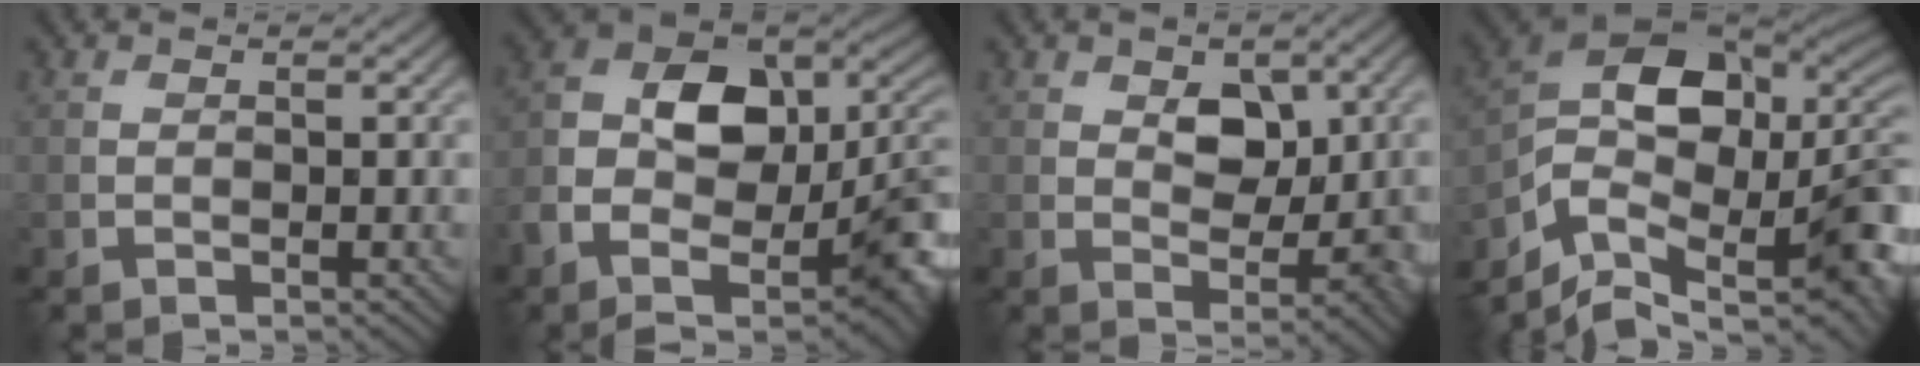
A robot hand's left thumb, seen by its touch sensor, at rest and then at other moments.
{"total": 15.9, "force": [-2.7, 10.0, 12.1], "torque": [-0.202, -0.005, -0.047]}
{"total": 6.5, "force": [1.4, 3.8, 5.0], "torque": [-0.067, -0.003, 0.024]}
{"total": 15.1, "force": [-2.2, 9.9, 11.2], "torque": [-0.215, -0.014, -0.027]}